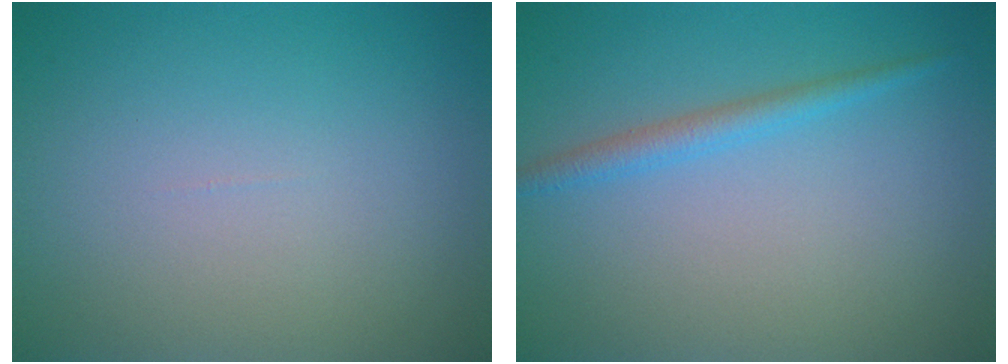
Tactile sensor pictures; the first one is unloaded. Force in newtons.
{"total": 1.8, "press": 1.8, "slide": 0.1}